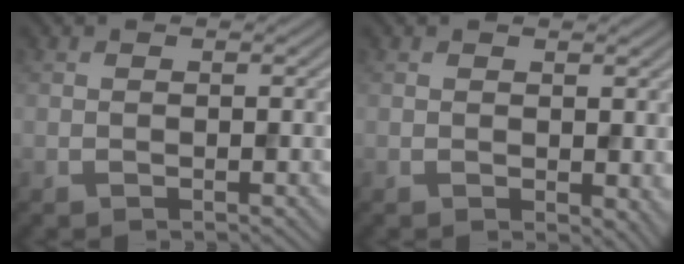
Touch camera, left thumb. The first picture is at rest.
{"total": 2.0, "force": [0.2, 1.3, 1.5], "torque": [-0.019, -0.006, 0.006]}